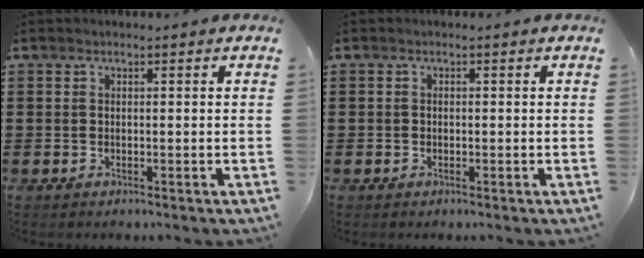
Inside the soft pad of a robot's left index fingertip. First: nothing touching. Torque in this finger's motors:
{"motor_torque": [-0.15, 0.14, -0.02, -0.01]}